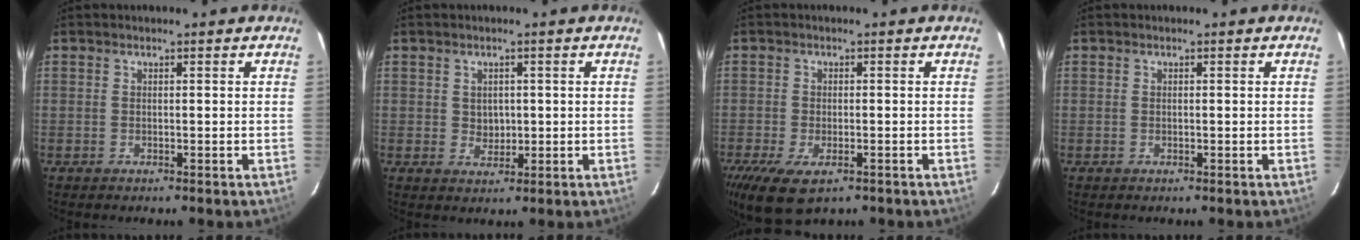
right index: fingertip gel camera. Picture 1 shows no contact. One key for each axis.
{"total": 2.7, "fx": 0.3, "fy": 2.5, "fz": 1.0, "tx": -0.014, "ty": 0.001, "tz": 0.009}
{"total": 8.9, "fx": -5.0, "fy": 4.2, "fz": 6.0, "tx": -0.137, "ty": -0.035, "tz": -0.086}
{"total": 0.0}